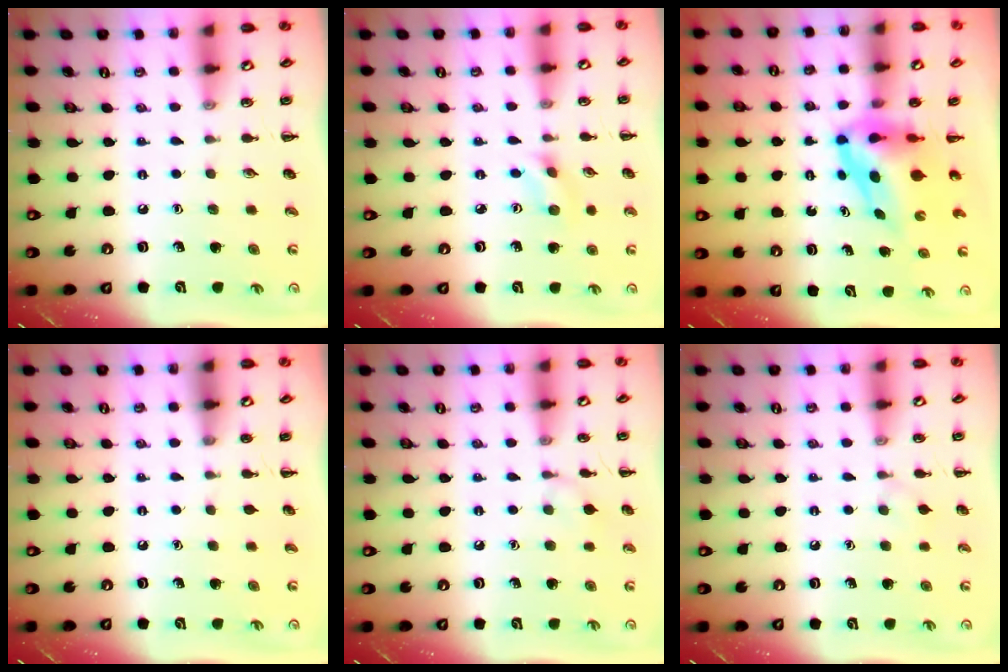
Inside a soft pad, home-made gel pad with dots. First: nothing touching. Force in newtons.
{"total": 2.7, "press": 2.6, "slide": 0.8}
{"total": 6.0, "press": 5.9, "slide": 1.4}
{"total": 0.0}
{"total": 6.0, "press": 5.6, "slide": 2.0}
{"total": 4.1, "press": 3.8, "slide": 1.6}